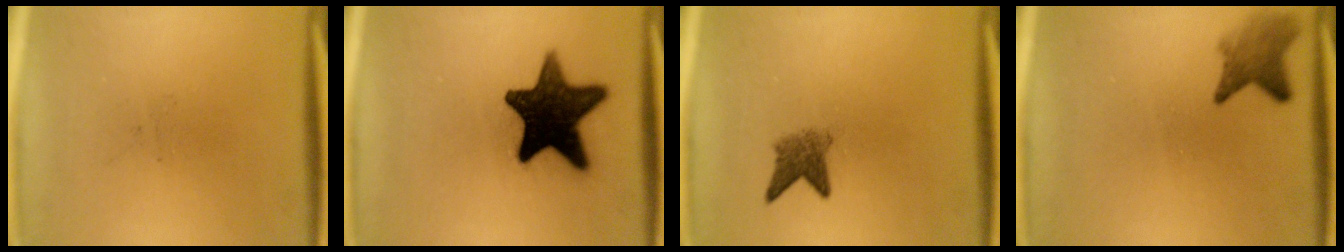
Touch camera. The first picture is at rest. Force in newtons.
{"total": 15.8}
{"total": 3.1}
{"total": 3.4}